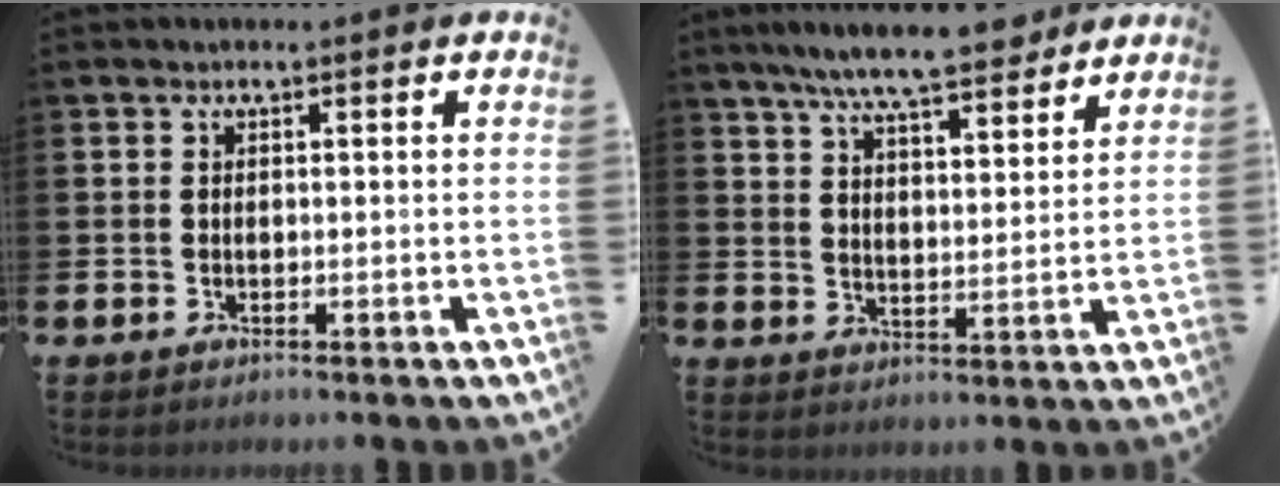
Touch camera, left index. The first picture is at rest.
{"total": 8.7, "force": [7.9, 1.0, 3.4], "torque": [-0.080, -0.039, 0.141]}